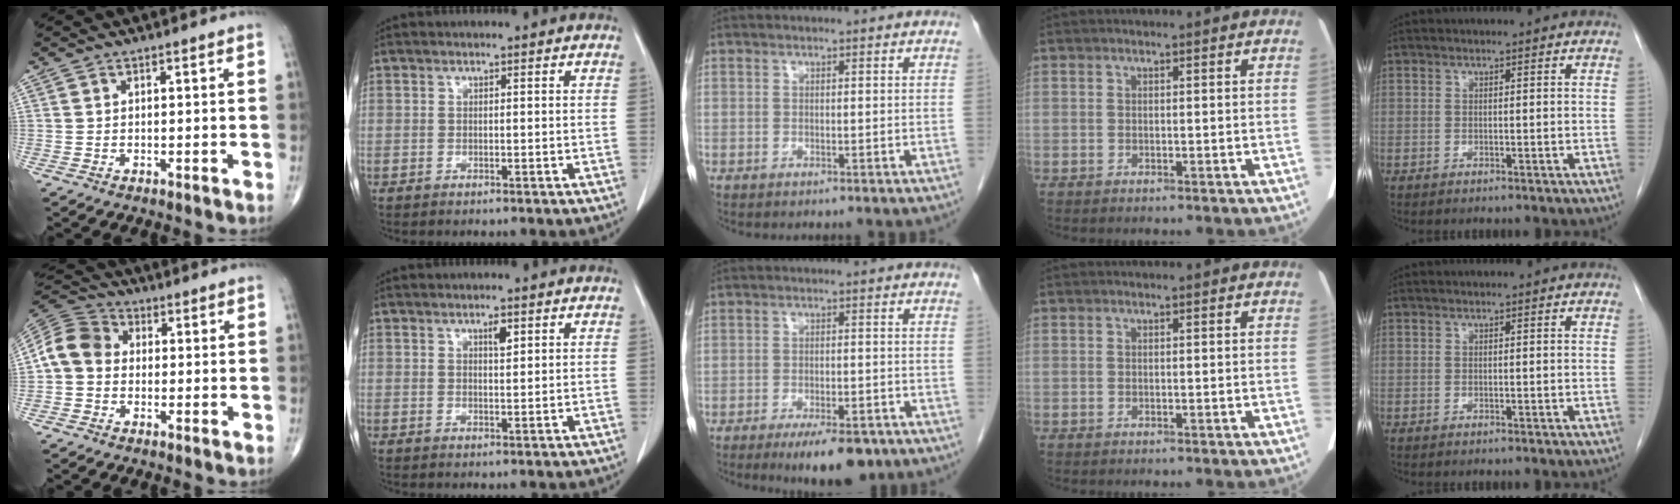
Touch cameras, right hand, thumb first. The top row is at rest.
{"thumb": {"total": 8.7, "force": [-0.4, 7.2, 4.9], "torque": [-0.083, 0.030, -0.023]}, "index": {"total": 1.7, "force": [0.9, 0.4, 1.4], "torque": [-0.023, -0.002, 0.015]}, "middle": {"total": 8.0, "force": [-5.5, 2.5, 5.2], "torque": [-0.074, -0.009, -0.081]}}